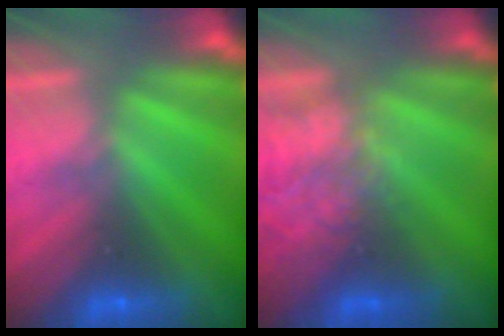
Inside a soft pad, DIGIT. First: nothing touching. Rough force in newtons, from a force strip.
{"total": 2.1}